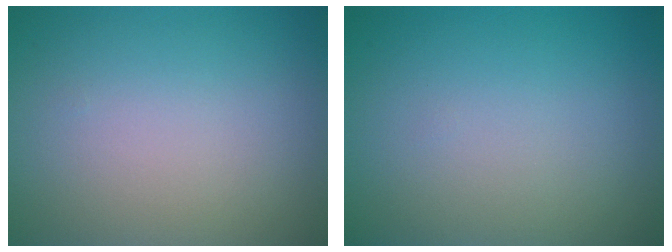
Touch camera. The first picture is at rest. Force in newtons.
{"total": 0.0}